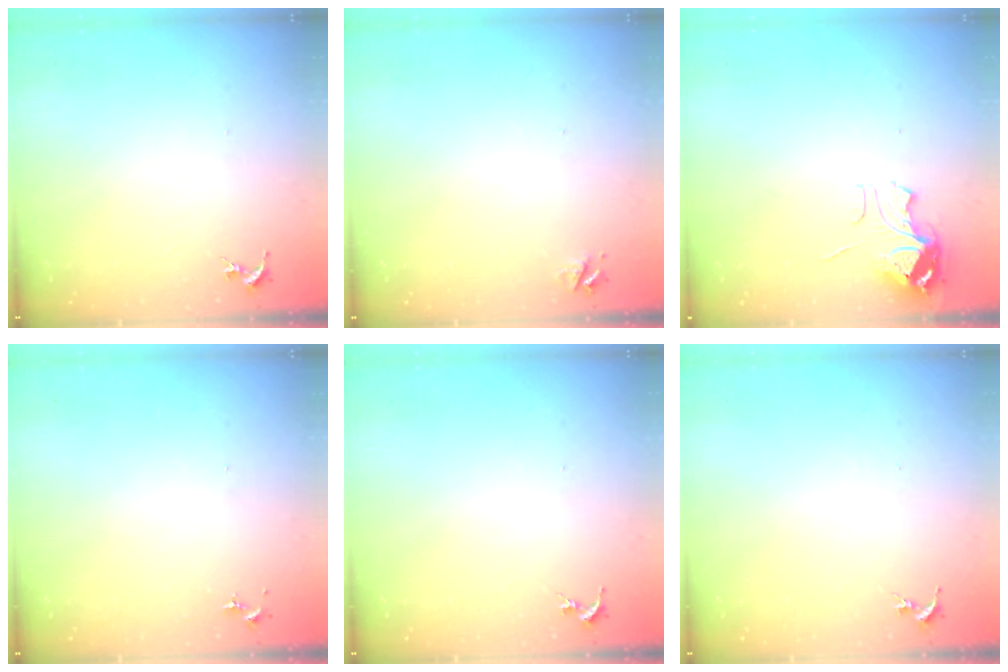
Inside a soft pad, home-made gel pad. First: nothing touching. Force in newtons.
{"total": 3.7, "press": 3.7, "slide": 0.5}
{"total": 7.7, "press": 7.7, "slide": 0.7}
{"total": 0.0}
{"total": 0.0}
{"total": 0.0}